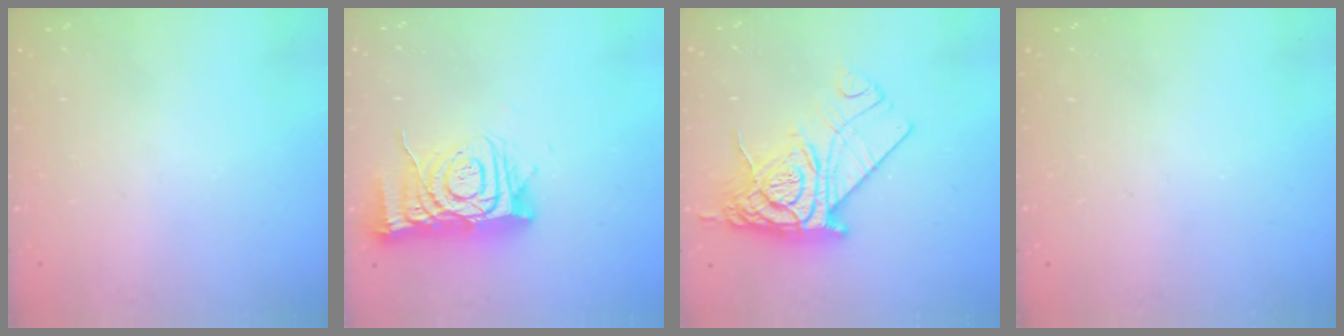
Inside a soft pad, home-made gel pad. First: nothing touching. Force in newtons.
{"total": 12.6, "press": 12.6, "slide": 1.1}
{"total": 16.9, "press": 16.8, "slide": 1.7}
{"total": 0.0}